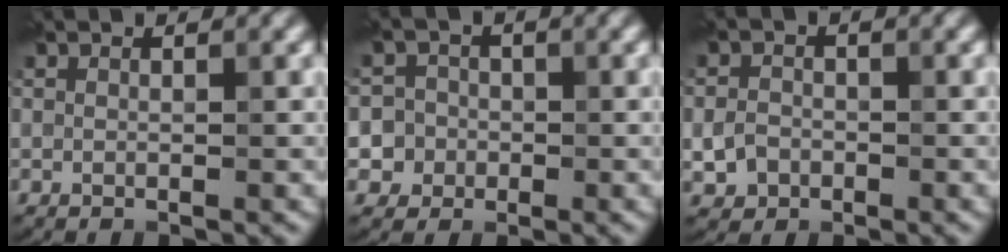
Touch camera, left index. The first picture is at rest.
{"total": 5.0, "force": [-1.3, 4.8, 0.8], "torque": [0.011, 0.016, -0.050]}
{"total": 2.3, "force": [-0.7, 1.9, 1.0], "torque": [-0.015, -0.003, -0.019]}